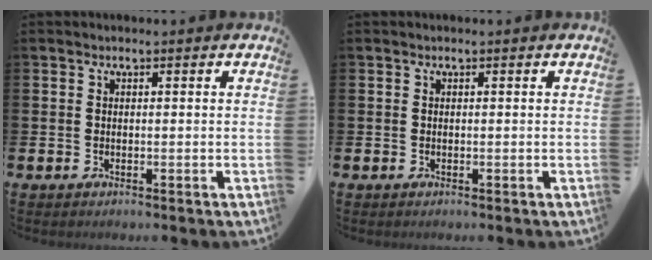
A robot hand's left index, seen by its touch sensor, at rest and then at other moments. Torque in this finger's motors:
{"motor_torque": [0.00, 0.00, 0.00, 0.00]}